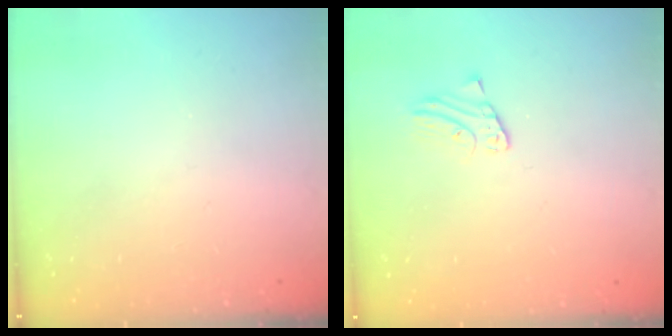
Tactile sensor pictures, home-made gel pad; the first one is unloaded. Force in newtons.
{"total": 1.9, "press": 1.9, "slide": 0.1}